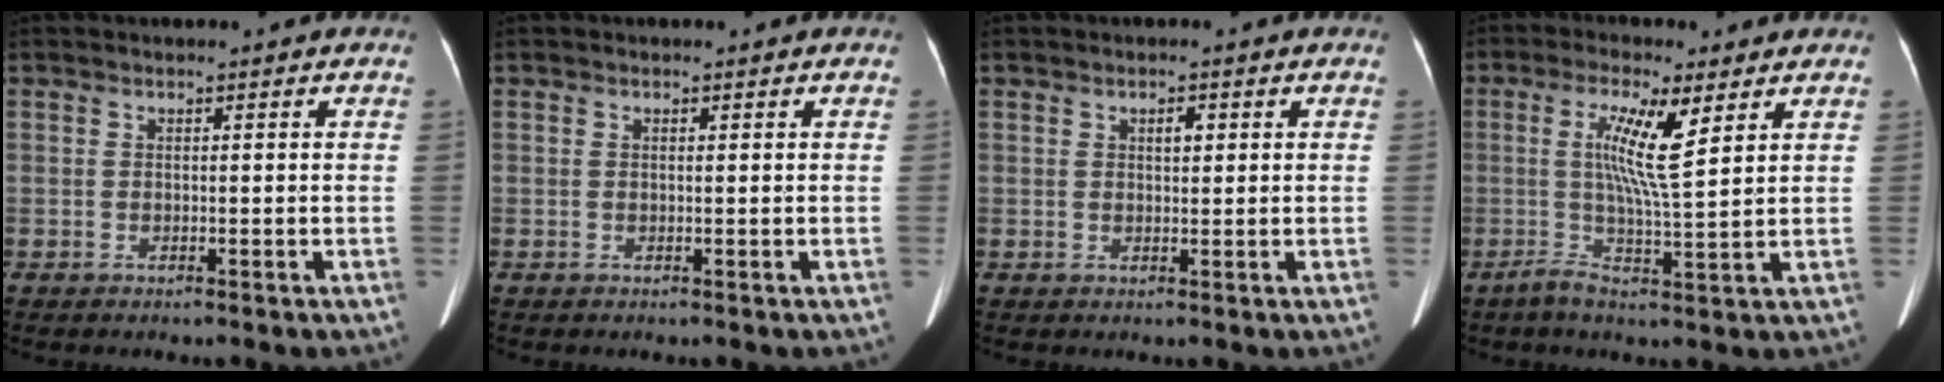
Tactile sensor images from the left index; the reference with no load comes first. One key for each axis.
{"total": 0.0}
{"total": 1.2, "fx": 0.1, "fy": 0.6, "fz": 1.0, "tx": -0.013, "ty": -0.005, "tz": 0.006}
{"total": 6.9, "fx": 1.4, "fy": -0.5, "fz": 6.7, "tx": -0.123, "ty": -0.003, "tz": 0.032}